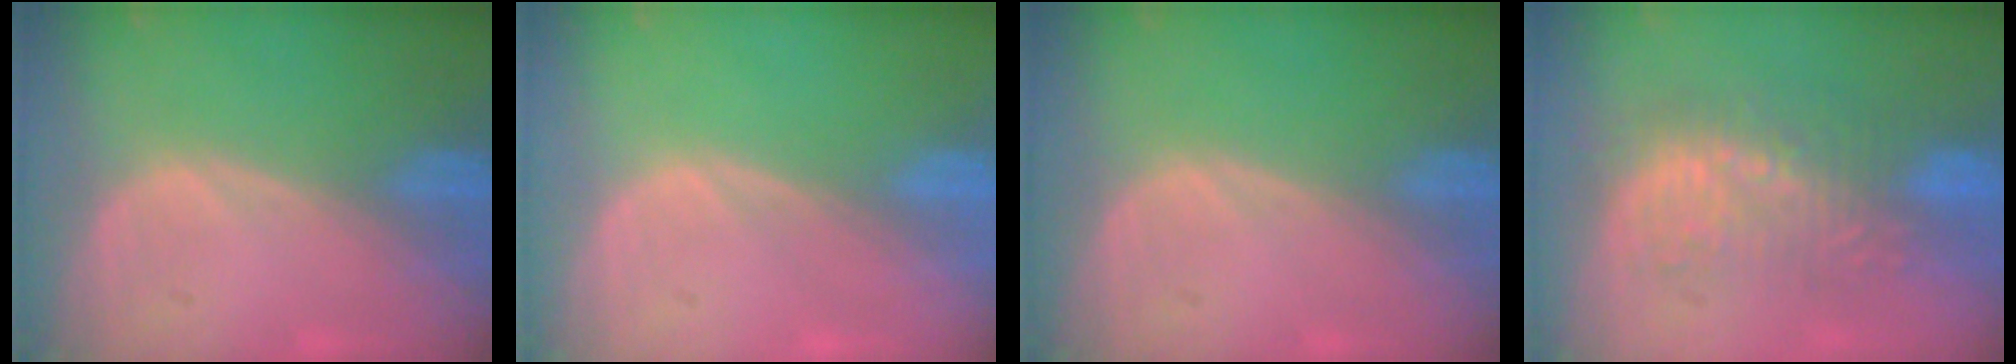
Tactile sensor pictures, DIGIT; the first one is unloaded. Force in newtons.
{"total": 0.0}
{"total": 0.0}
{"total": 8.8, "press": 8.6, "slide": 1.9}